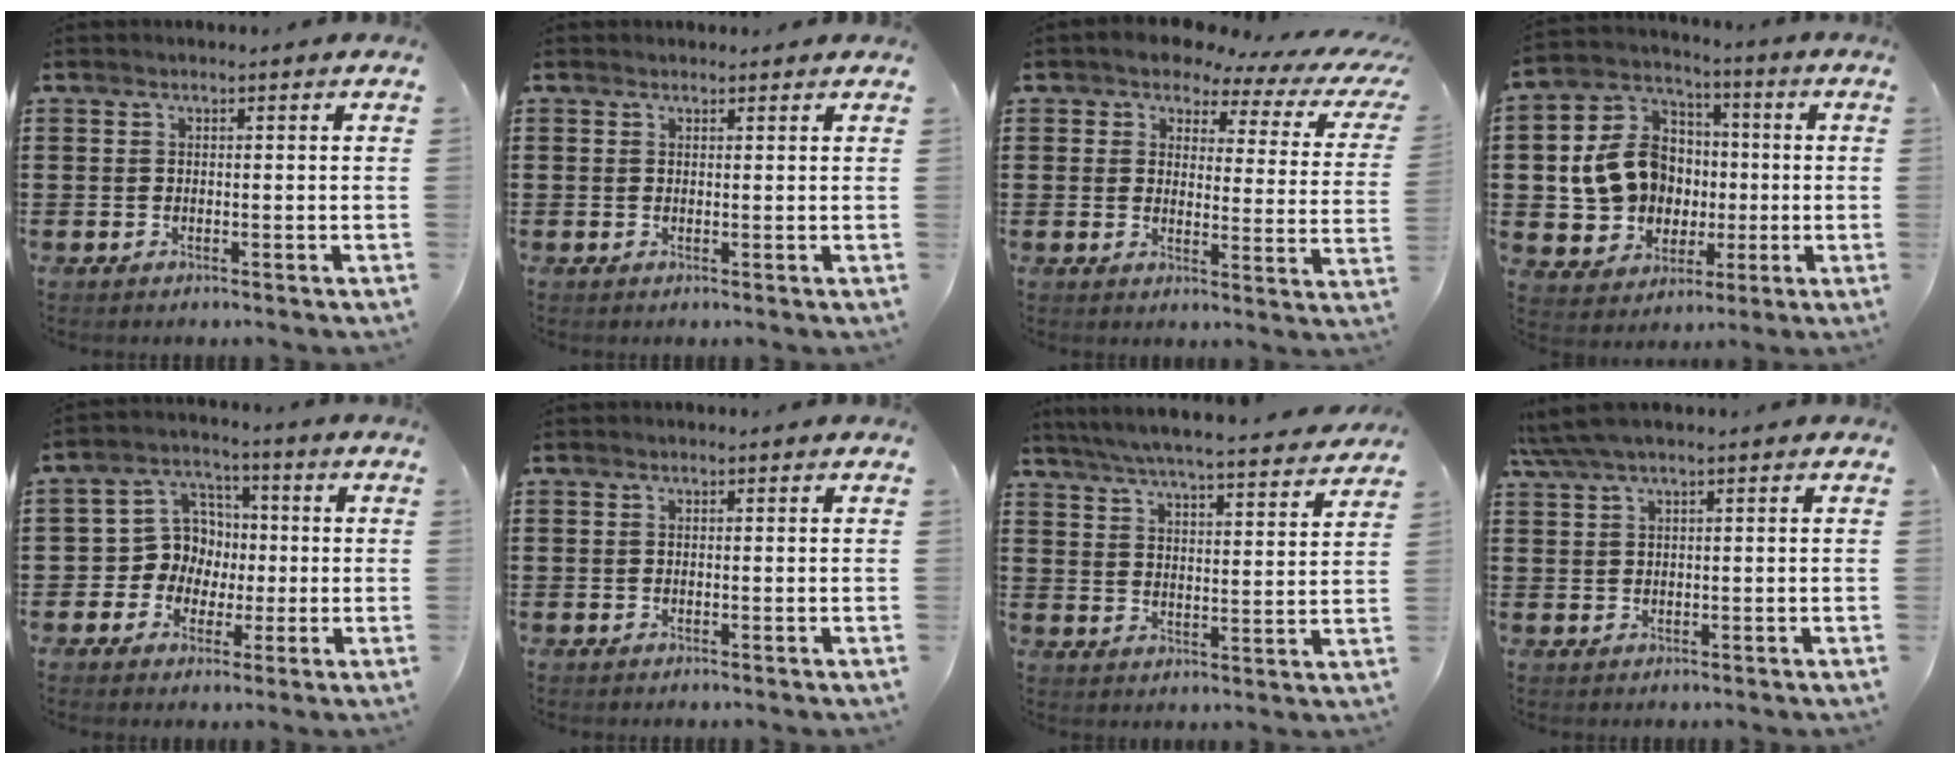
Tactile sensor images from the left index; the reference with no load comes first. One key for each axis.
{"total": 0.7, "fx": 0.7, "fy": 0.3, "fz": 0.1, "tx": -0.003, "ty": 0.001, "tz": 0.014}
{"total": 4.2, "fx": 3.2, "fy": 1.8, "fz": 2.0, "tx": -0.053, "ty": -0.014, "tz": 0.049}
{"total": 11.1, "fx": 0.2, "fy": 9.9, "fz": 5.1, "tx": -0.145, "ty": 0.011, "tz": 0.011}
{"total": 7.4, "fx": -0.2, "fy": 7.3, "fz": 1.5, "tx": -0.066, "ty": 0.007, "tz": -0.003}
{"total": 0.0}
{"total": 5.6, "fx": 5.3, "fy": -0.6, "fz": 1.8, "tx": -0.058, "ty": -0.041, "tz": 0.088}
{"total": 2.4, "fx": 1.3, "fy": 0.2, "fz": 2.0, "tx": -0.047, "ty": -0.002, "tz": 0.021}